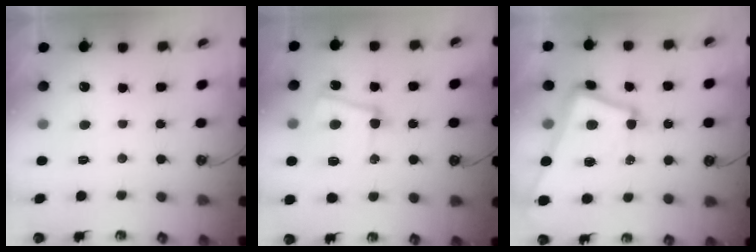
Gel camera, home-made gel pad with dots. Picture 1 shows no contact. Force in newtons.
{"total": 11.1, "press": 10.9, "slide": 2.3}
{"total": 13.4, "press": 13.2, "slide": 2.2}